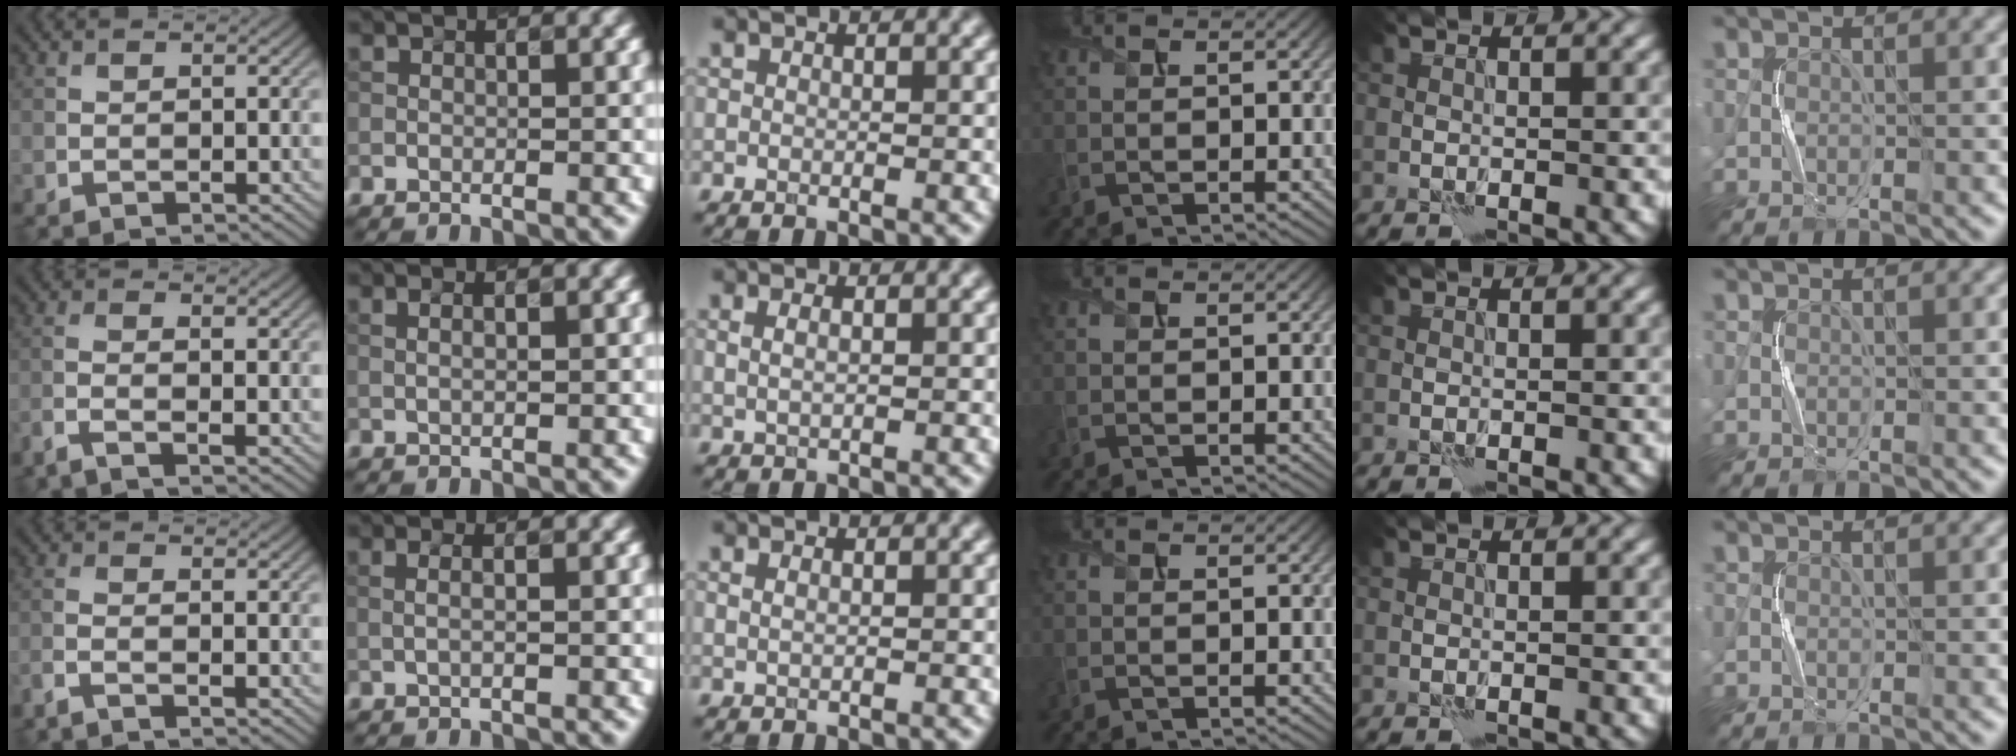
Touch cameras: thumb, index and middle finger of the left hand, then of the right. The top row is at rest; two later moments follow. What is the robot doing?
{"motion": "squeeze", "object": "sponge"}